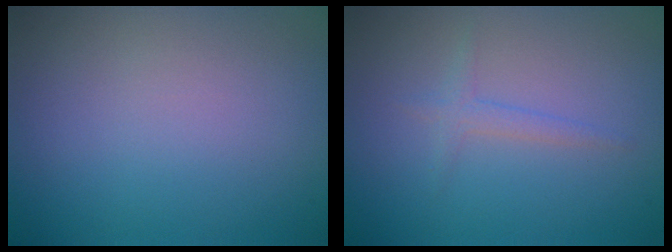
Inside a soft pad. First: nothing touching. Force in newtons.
{"total": 1.2, "press": 1.2, "slide": 0.1}